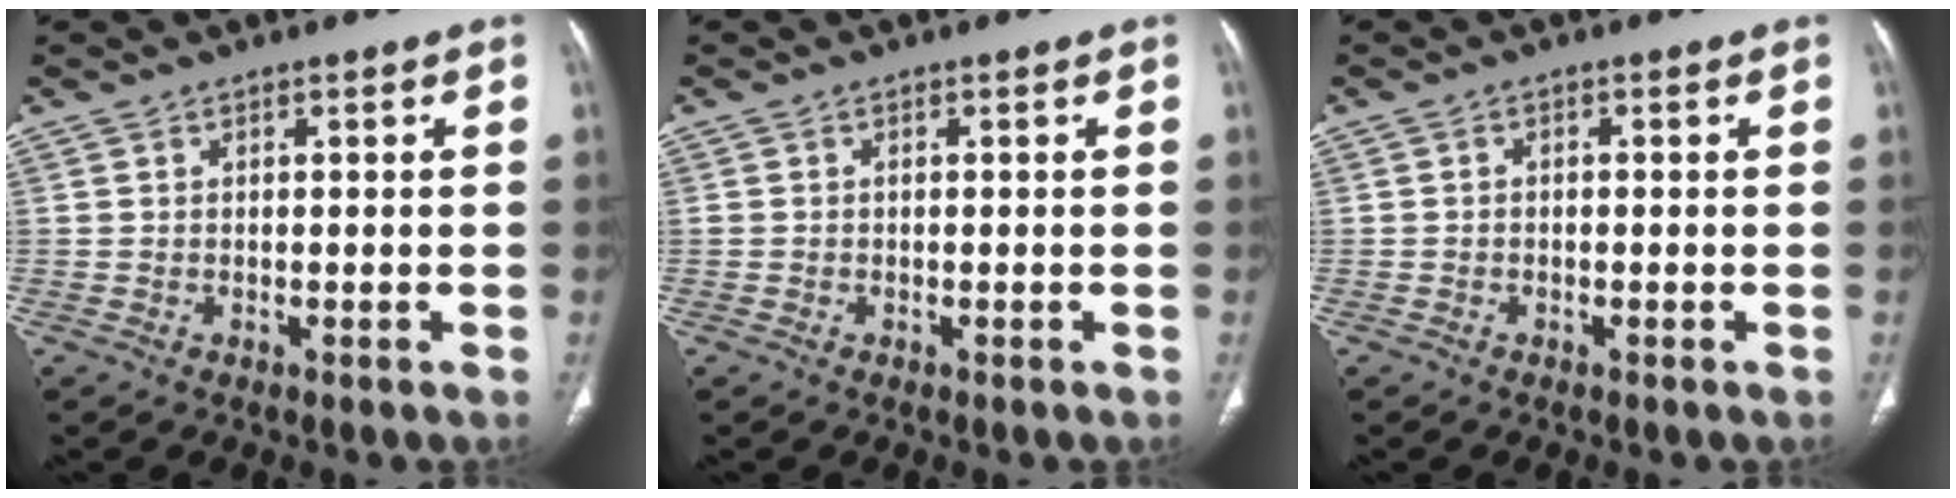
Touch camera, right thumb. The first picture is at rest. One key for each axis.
{"total": 0.0}
{"total": 0.6, "fx": -0.2, "fy": 0.4, "fz": 0.4, "tx": -0.004, "ty": 0.002, "tz": -0.008}